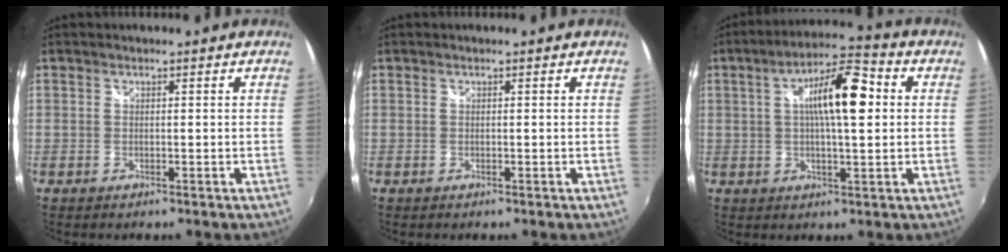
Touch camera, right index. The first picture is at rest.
{"total": 0.0}
{"total": 11.7, "force": [2.0, 3.1, 11.1], "torque": [-0.185, 0.020, 0.026]}